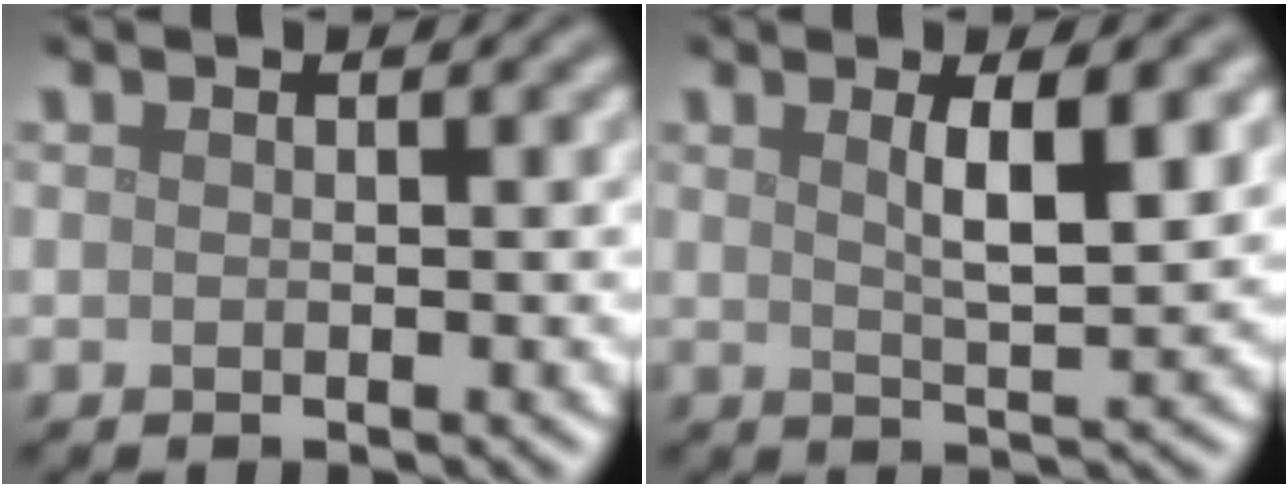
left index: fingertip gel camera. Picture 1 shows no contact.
{"total": 4.7, "force": [1.7, 1.2, 4.3], "torque": [-0.062, 0.001, 0.027]}